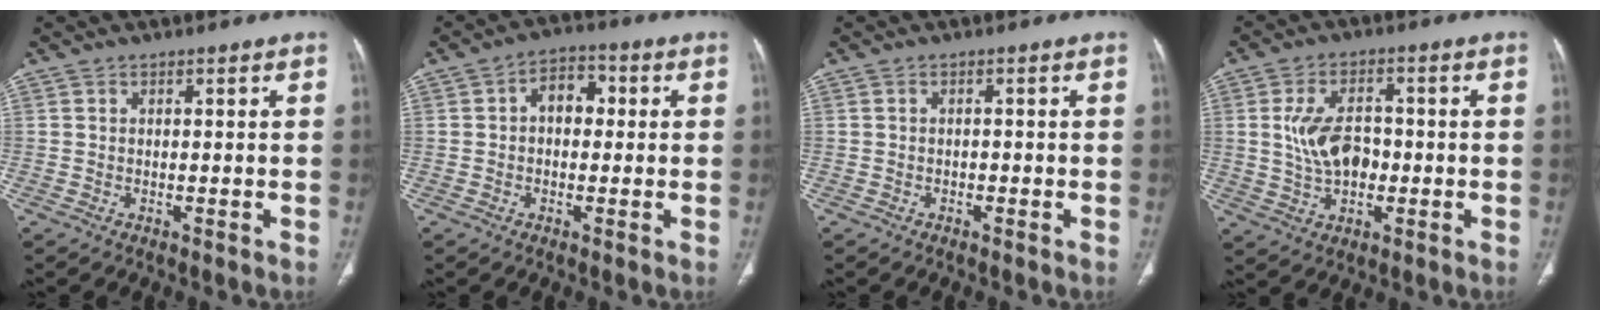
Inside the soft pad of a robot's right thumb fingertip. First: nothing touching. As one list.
[{"total": 5.8, "force": [0.5, 4.0, 4.1], "torque": [-0.043, 0.020, -0.002]}, {"total": 0.7, "force": [-0.4, 0.5, 0.2], "torque": [-0.003, 0.002, -0.010]}, {"total": 9.2, "force": [-0.2, 5.8, 7.1], "torque": [-0.119, 0.012, 0.002]}]